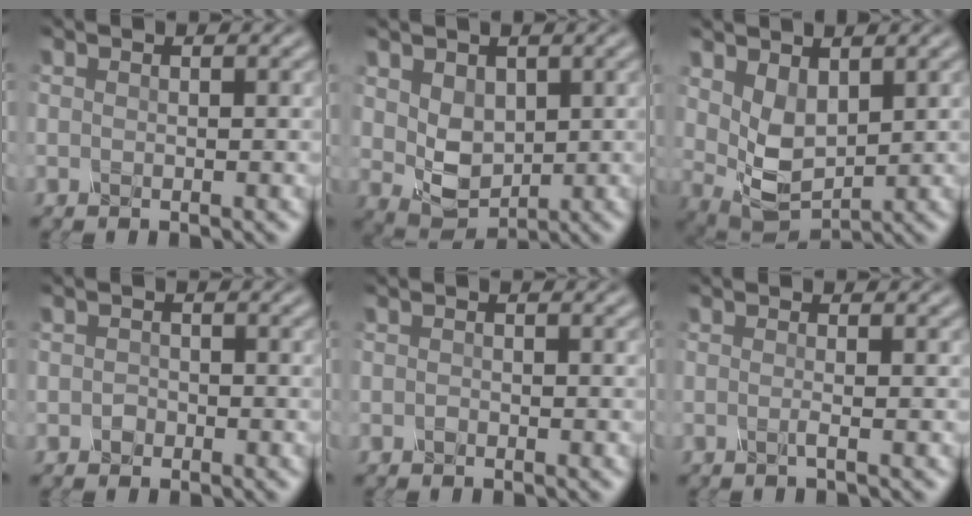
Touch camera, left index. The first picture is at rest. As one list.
[{"total": 2.7, "force": [0.8, 2.1, 1.5], "torque": [-0.050, -0.003, 0.031]}, {"total": 3.1, "force": [1.6, 1.7, 2.1], "torque": [-0.070, -0.006, 0.048]}, {"total": 0.9, "force": [-0.4, -0.2, -0.7], "torque": [0.001, 0.004, -0.002]}, {"total": 0.8, "force": [-0.3, -0.5, -0.6], "torque": [-0.001, 0.003, 0.002]}, {"total": 0.5, "force": [-0.3, 0.0, 0.5], "torque": [-0.008, -0.002, -0.009]}]